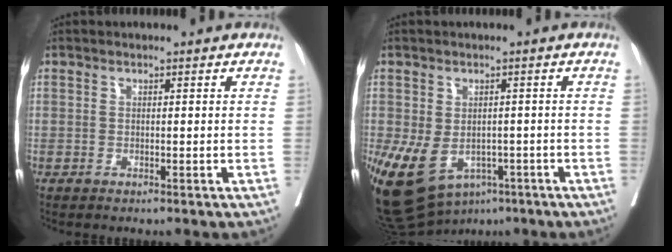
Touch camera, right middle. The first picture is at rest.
{"total": 11.7, "force": [-5.8, 7.7, 6.6], "torque": [-0.132, -0.001, -0.083]}